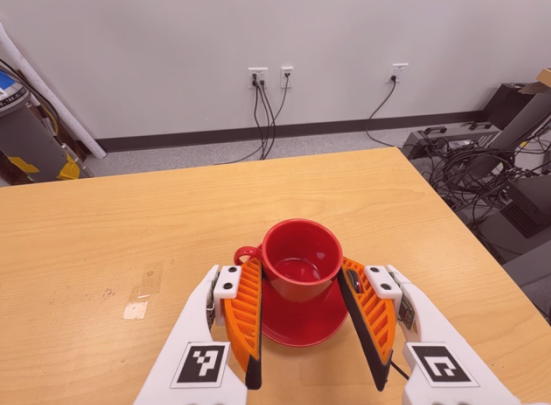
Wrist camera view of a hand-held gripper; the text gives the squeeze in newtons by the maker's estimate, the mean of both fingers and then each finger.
{"total": 2.8, "left": 2.5, "right": 3.2}